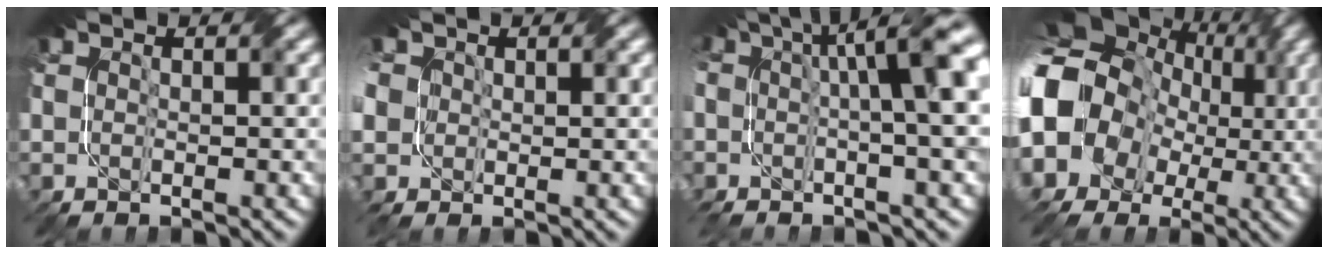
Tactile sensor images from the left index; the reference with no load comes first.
{"total": 3.4, "force": [0.8, 3.0, 1.5], "torque": [-0.046, 0.012, 0.015]}
{"total": 10.3, "force": [1.0, 2.7, 9.9], "torque": [-0.114, 0.018, 0.011]}
{"total": 15.6, "force": [0.3, 13.6, 7.6], "torque": [-0.170, -0.002, -0.026]}